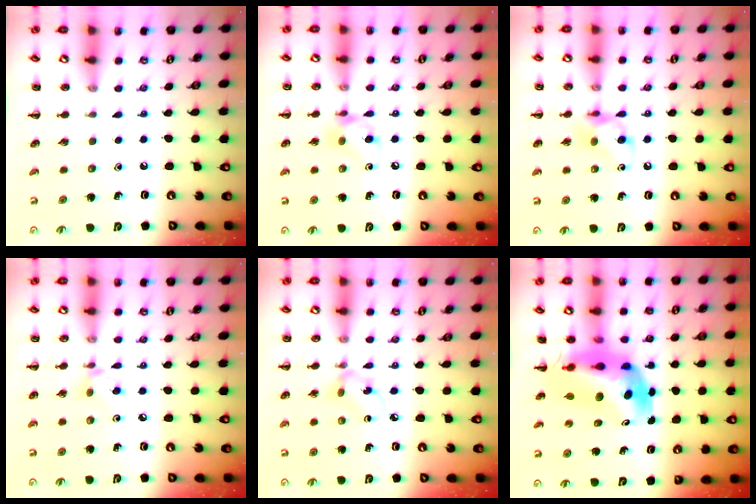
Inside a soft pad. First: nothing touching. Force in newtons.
{"total": 7.9, "press": 7.9, "slide": 0.7}
{"total": 8.6, "press": 8.6, "slide": 0.6}
{"total": 3.8, "press": 3.6, "slide": 1.1}
{"total": 4.0, "press": 3.9, "slide": 0.7}
{"total": 9.7, "press": 9.2, "slide": 3.2}